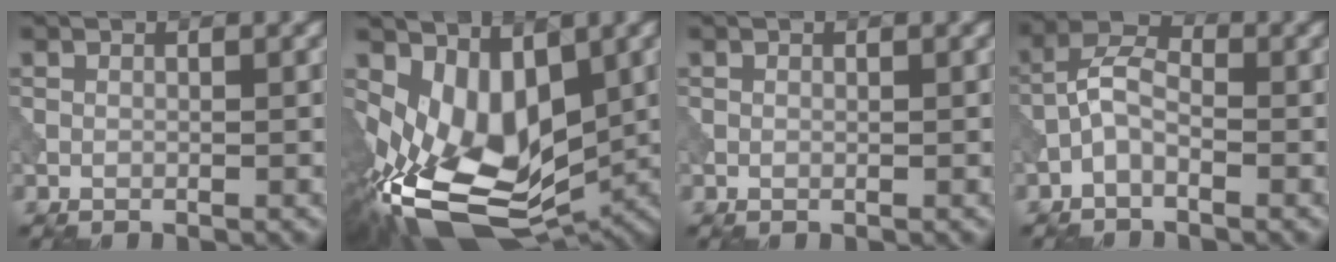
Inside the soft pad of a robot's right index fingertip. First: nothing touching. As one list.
[{"total": 11.5, "force": [-1.1, 7.3, 8.9], "torque": [-0.169, -0.034, -0.009]}, {"total": 0.0}, {"total": 3.0, "force": [-1.4, 1.5, 2.3], "torque": [-0.043, 0.015, -0.038]}]